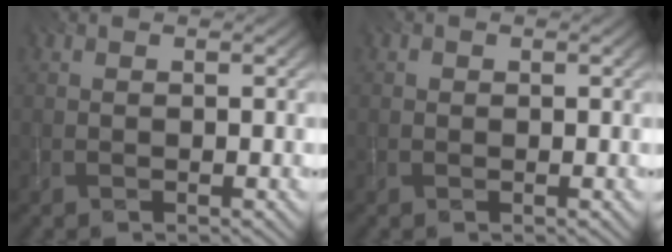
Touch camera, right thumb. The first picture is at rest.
{"total": 0.5, "force": [0.0, 0.5, 0.1], "torque": [0.001, -0.003, -0.003]}